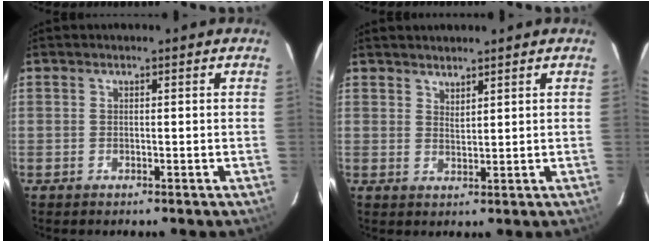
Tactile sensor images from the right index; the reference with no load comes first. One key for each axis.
{"total": 2.5, "fx": 2.4, "fy": 0.4, "fz": 0.8, "tx": -0.011, "ty": 0.003, "tz": 0.041}